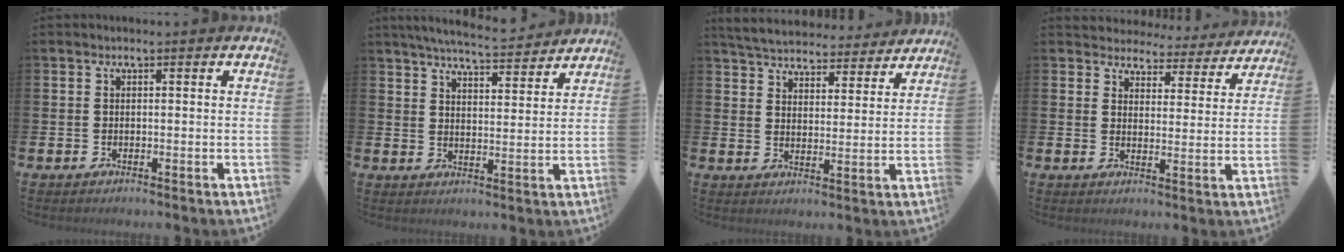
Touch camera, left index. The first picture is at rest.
{"total": 6.1, "force": [6.0, 0.3, 1.4], "torque": [-0.028, -0.040, 0.103]}
{"total": 5.5, "force": [5.4, 1.0, 0.4], "torque": [-0.038, -0.034, 0.095]}
{"total": 3.9, "force": [3.7, 1.2, -0.2], "torque": [-0.008, -0.037, 0.058]}